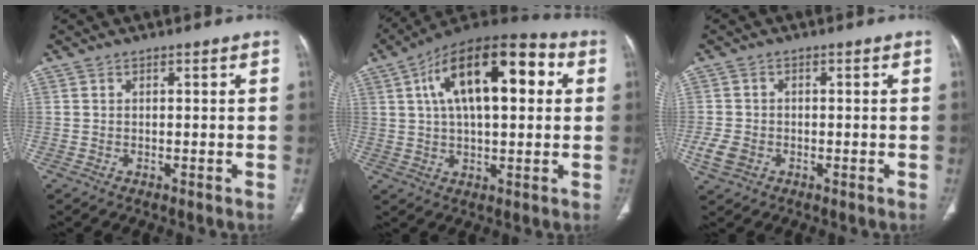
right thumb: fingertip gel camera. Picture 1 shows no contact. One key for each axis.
{"total": 21.0, "fx": 5.5, "fy": 9.6, "fz": 17.9, "tx": -0.272, "ty": 0.023, "tz": 0.078}
{"total": 4.1, "fx": -1.4, "fy": 3.2, "fz": 2.2, "tx": -0.045, "ty": 0.007, "tz": -0.022}